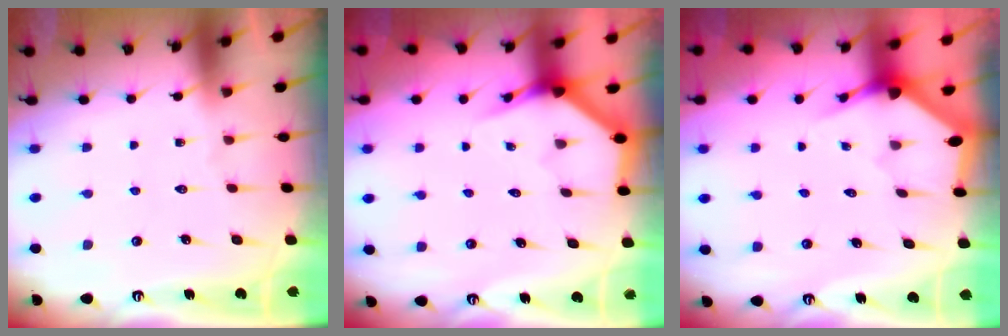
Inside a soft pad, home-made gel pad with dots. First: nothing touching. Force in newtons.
{"total": 3.8, "press": 3.8, "slide": 0.2}
{"total": 3.1, "press": 3.1, "slide": 0.2}